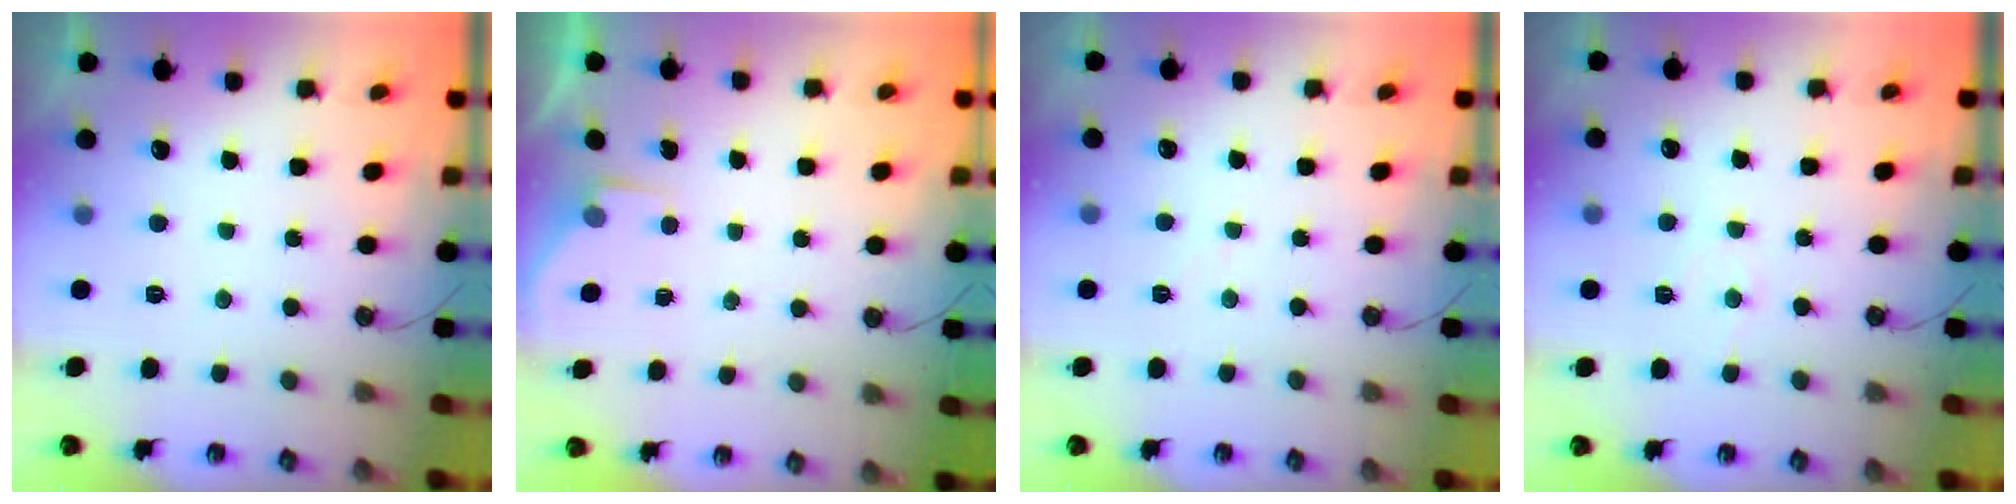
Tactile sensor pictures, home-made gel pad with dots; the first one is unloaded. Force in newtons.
{"total": 2.8, "press": 2.8, "slide": 0.4}
{"total": 2.4, "press": 2.4, "slide": 0.4}
{"total": 5.5, "press": 5.5, "slide": 0.5}